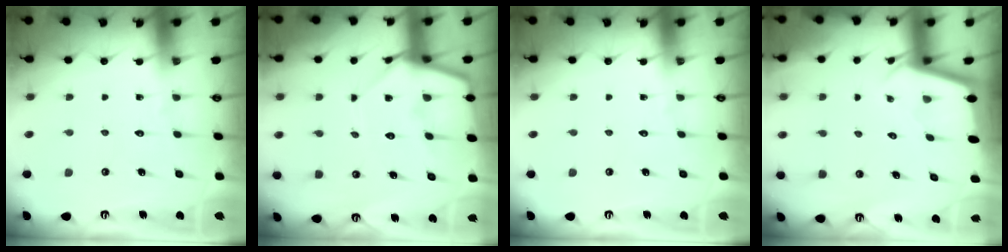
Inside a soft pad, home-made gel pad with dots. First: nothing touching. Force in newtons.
{"total": 10.5, "press": 10.4, "slide": 0.9}
{"total": 0.0}
{"total": 2.3, "press": 2.3, "slide": 0.1}